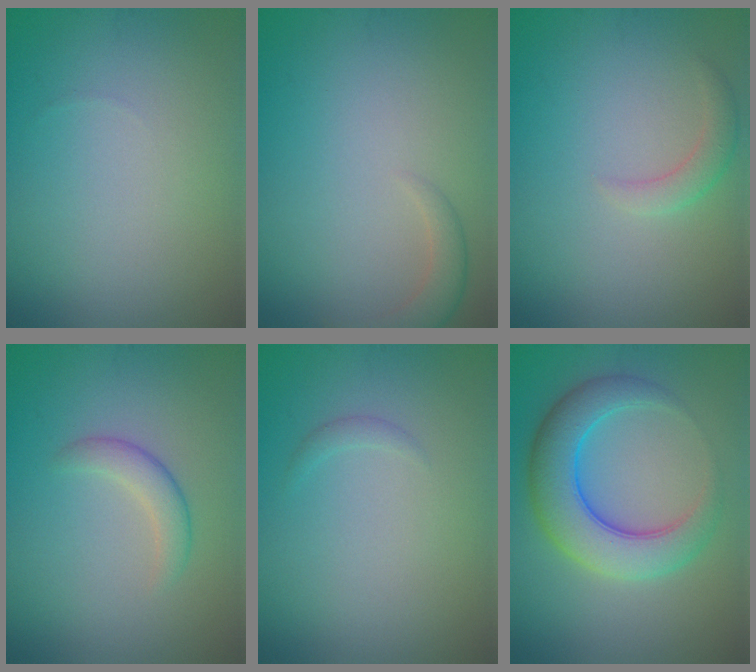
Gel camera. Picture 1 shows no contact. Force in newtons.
{"total": 2.0, "press": 2.0, "slide": 0.1}
{"total": 1.6, "press": 1.6, "slide": 0.1}
{"total": 2.1, "press": 2.1, "slide": 0.1}
{"total": 0.6, "press": 0.6, "slide": 0.1}
{"total": 6.5, "press": 6.5, "slide": 0.2}